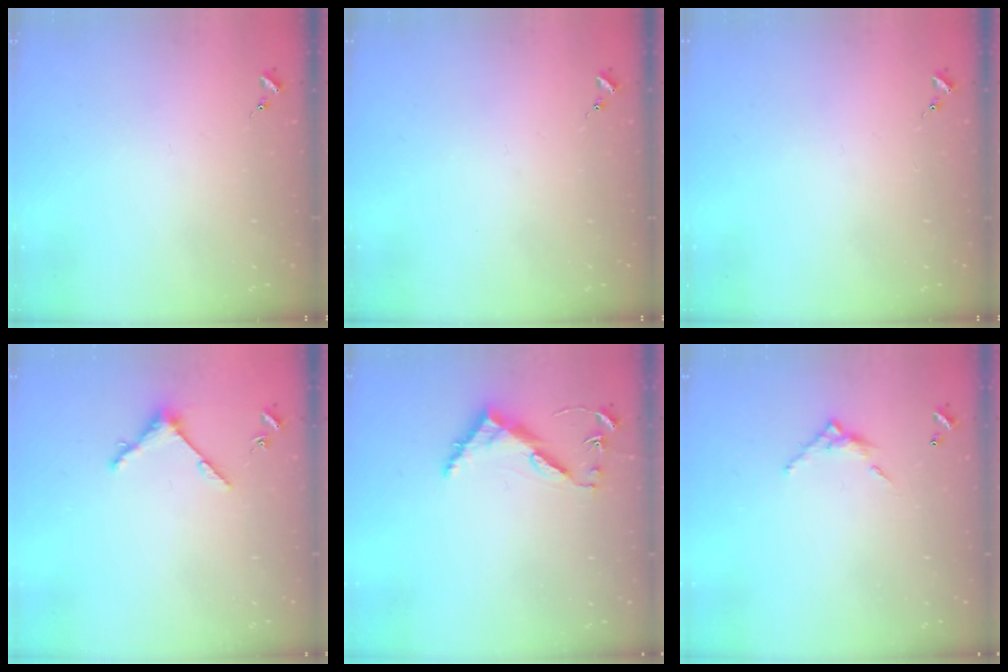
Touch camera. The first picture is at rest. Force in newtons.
{"total": 0.0}
{"total": 0.0}
{"total": 4.8, "press": 4.8, "slide": 0.6}
{"total": 8.2, "press": 8.1, "slide": 0.6}
{"total": 6.7, "press": 6.7, "slide": 0.4}